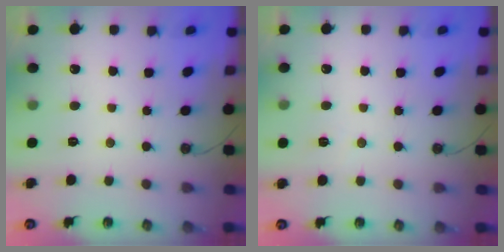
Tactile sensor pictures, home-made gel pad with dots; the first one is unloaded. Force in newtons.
{"total": 4.9, "press": 3.8, "slide": 3.1}